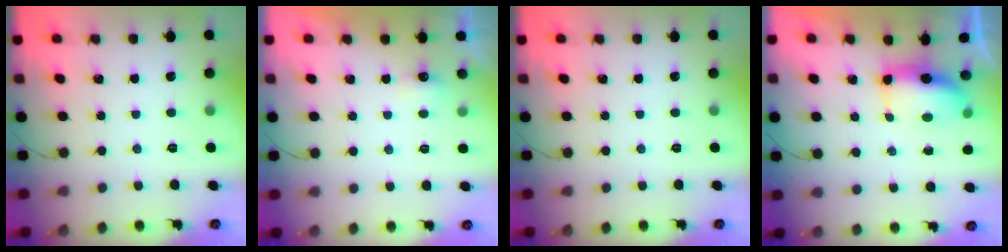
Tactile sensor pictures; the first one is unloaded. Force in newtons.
{"total": 2.9, "press": 2.8, "slide": 0.8}
{"total": 0.0}
{"total": 7.7, "press": 7.4, "slide": 2.0}